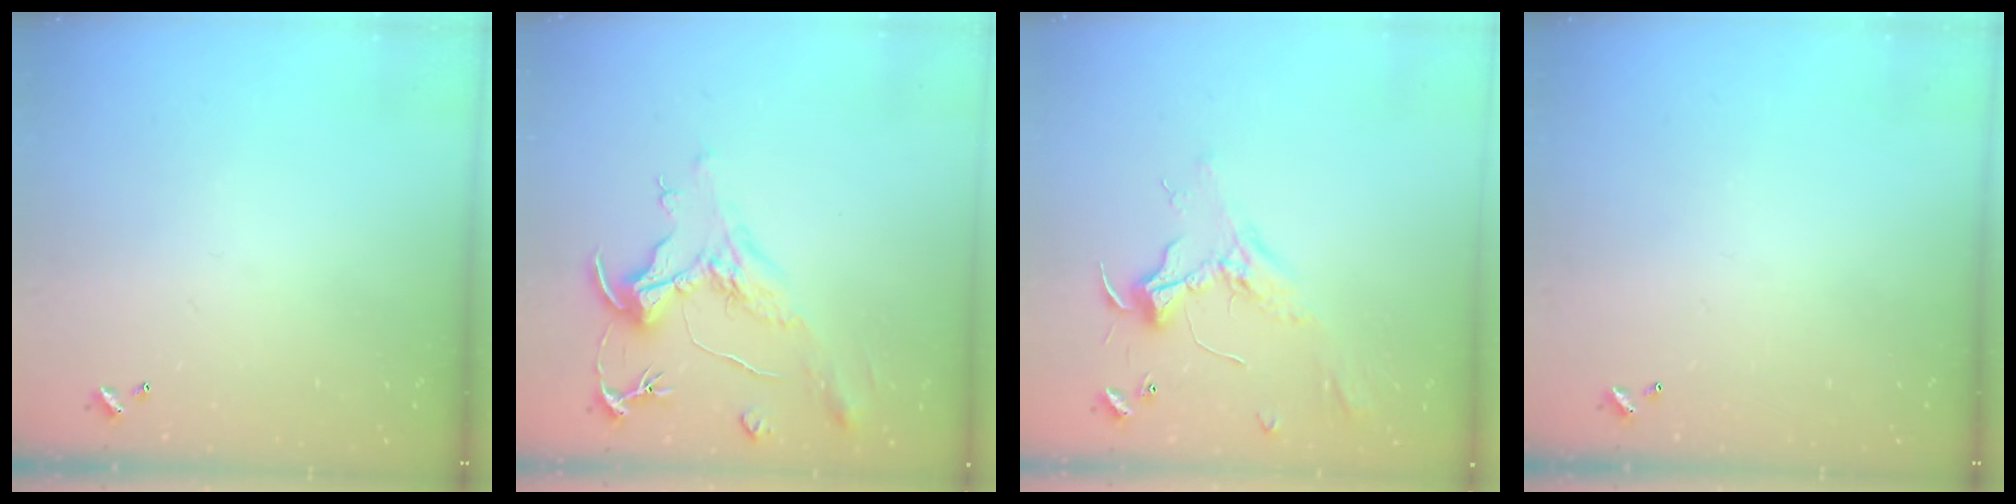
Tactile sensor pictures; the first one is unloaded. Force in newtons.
{"total": 2.2, "press": 1.7, "slide": 1.4}
{"total": 2.3, "press": 2.2, "slide": 0.7}
{"total": 0.0}